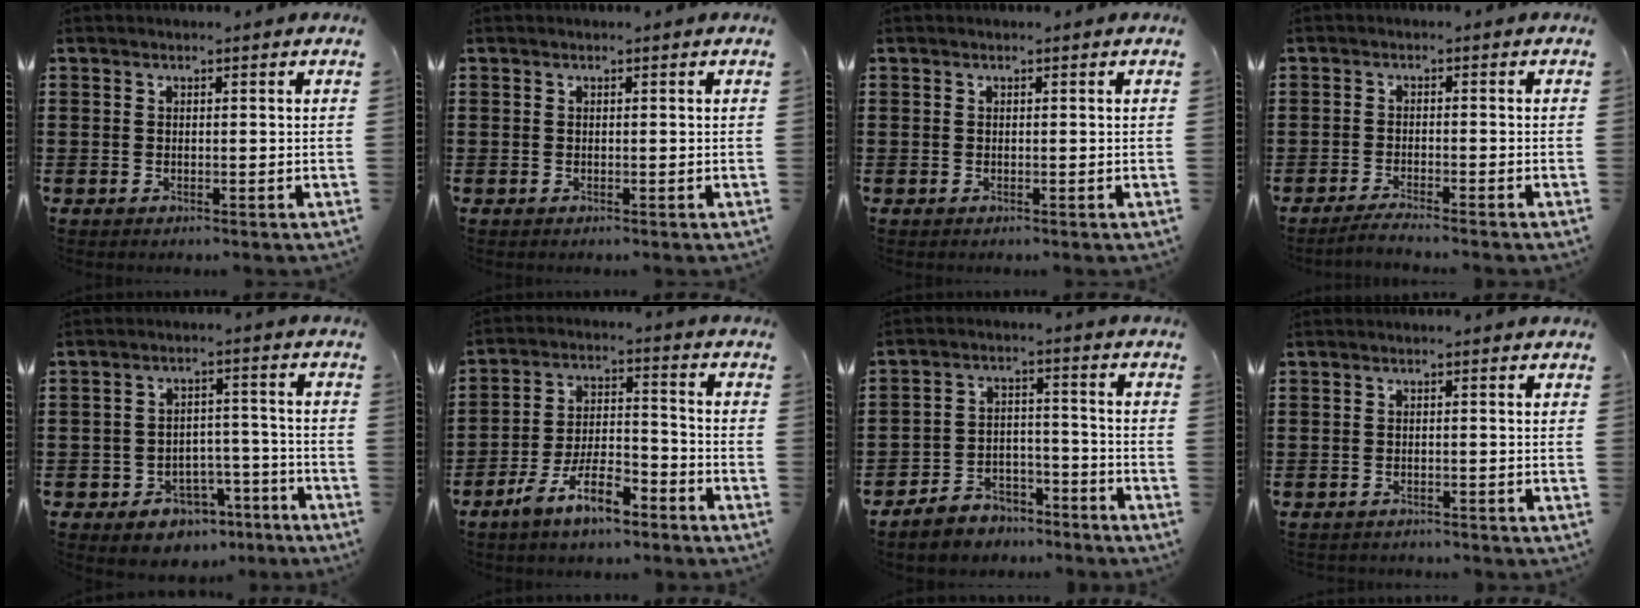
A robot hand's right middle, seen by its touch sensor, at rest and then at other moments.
{"total": 0.0}
{"total": 0.0}
{"total": 2.0, "force": [-1.9, -0.3, 0.5], "torque": [-0.011, -0.001, -0.037]}
{"total": 4.8, "force": [-3.9, 2.7, 1.0], "torque": [-0.023, 0.020, -0.075]}
{"total": 9.4, "force": [-6.5, 3.0, 6.0], "torque": [-0.120, 0.009, -0.124]}
{"total": 4.8, "force": [-4.4, 1.8, 0.1], "torque": [-0.007, 0.011, -0.090]}
{"total": 0.8, "force": [-0.8, 0.0, 0.0], "torque": [-0.003, 0.000, -0.017]}